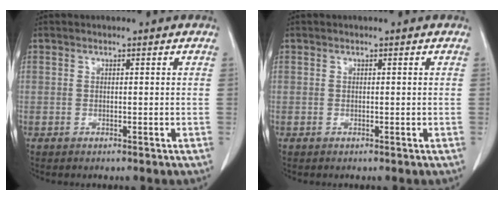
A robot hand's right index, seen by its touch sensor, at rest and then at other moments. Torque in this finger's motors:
{"motor_torque": [-0.01, 0.00, 0.01, 0.00]}